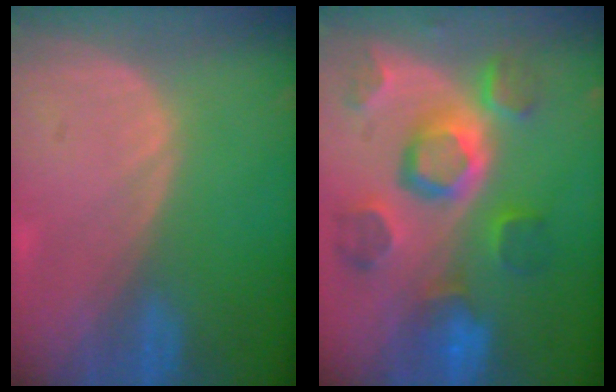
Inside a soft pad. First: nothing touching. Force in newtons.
{"total": 11.2, "press": 10.0, "slide": 5.1}